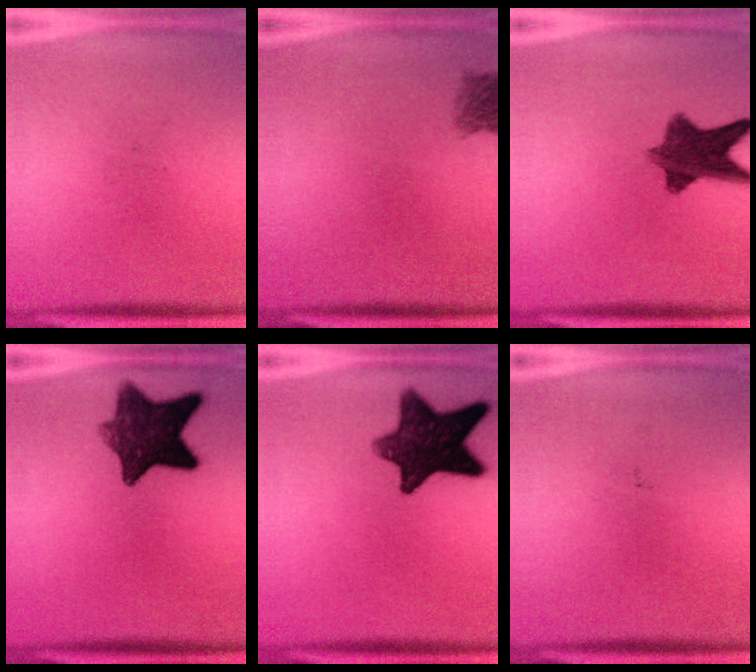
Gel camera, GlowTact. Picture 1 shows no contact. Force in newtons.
{"total": 2.6}
{"total": 9.9}
{"total": 10.8}
{"total": 13.3}
{"total": 0.0}